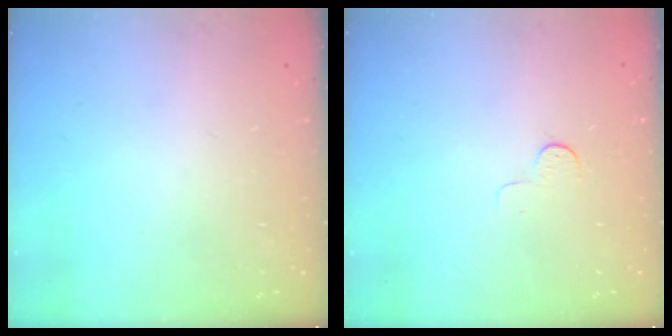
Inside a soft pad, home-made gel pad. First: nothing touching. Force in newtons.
{"total": 3.0, "press": 3.0, "slide": 0.3}